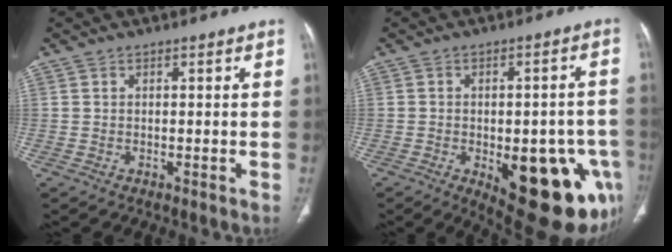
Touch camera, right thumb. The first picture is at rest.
{"total": 21.5, "force": [-7.7, 9.4, 17.8], "torque": [-0.155, 0.011, -0.077]}